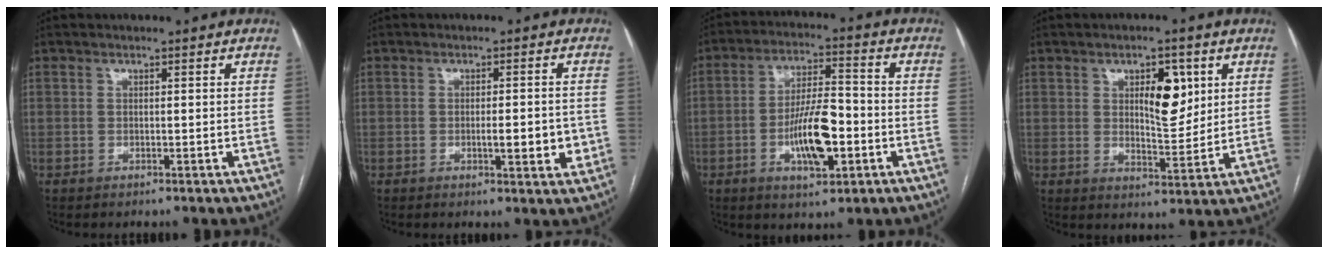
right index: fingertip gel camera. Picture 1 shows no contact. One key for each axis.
{"total": 4.8, "fx": -0.9, "fy": 1.2, "fz": 4.6, "tx": -0.064, "ty": -0.003, "tz": -0.009}
{"total": 10.6, "fx": -3.0, "fy": 3.3, "fz": 9.6, "tx": -0.178, "ty": 0.007, "tz": -0.049}
{"total": 7.4, "fx": 2.6, "fy": 2.9, "fz": 6.2, "tx": -0.097, "ty": 0.000, "tz": 0.045}